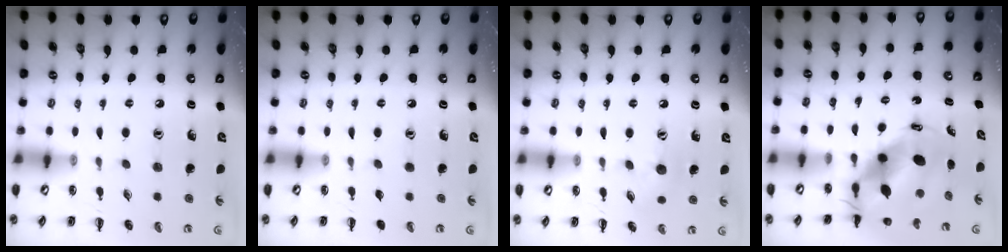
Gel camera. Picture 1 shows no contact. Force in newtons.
{"total": 0.0}
{"total": 7.5, "press": 7.4, "slide": 1.1}
{"total": 7.7, "press": 7.5, "slide": 1.8}